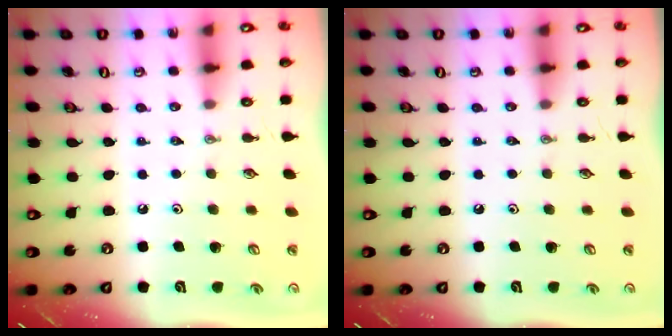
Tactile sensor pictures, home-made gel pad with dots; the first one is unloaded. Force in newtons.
{"total": 0.0}